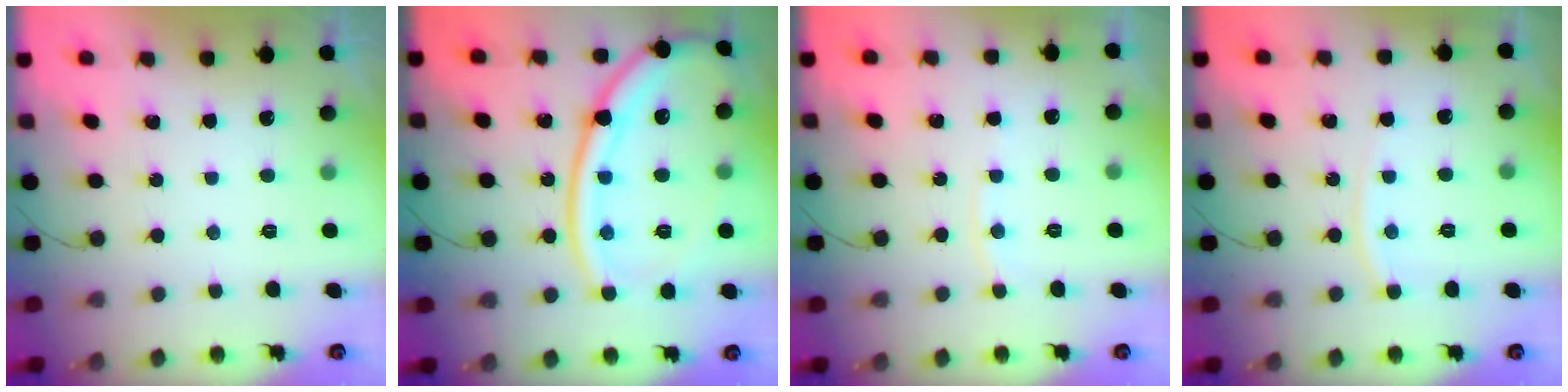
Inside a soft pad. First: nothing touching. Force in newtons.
{"total": 21.0, "press": 20.9, "slide": 2.3}
{"total": 3.0, "press": 2.9, "slide": 0.4}
{"total": 4.7, "press": 4.6, "slide": 0.8}